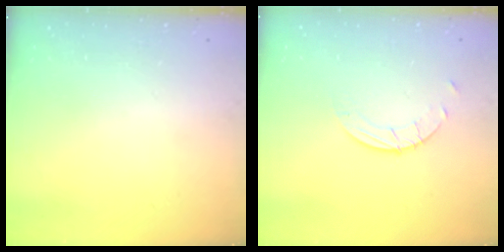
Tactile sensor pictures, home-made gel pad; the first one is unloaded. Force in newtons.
{"total": 2.6, "press": 2.6, "slide": 0.2}